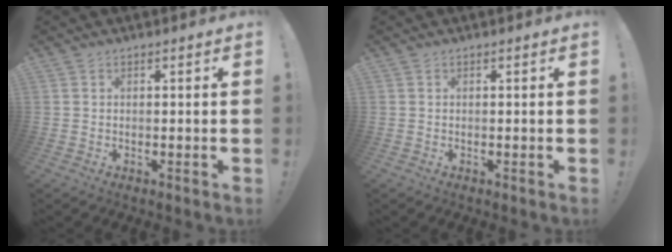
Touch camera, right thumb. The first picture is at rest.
{"total": 0.0}